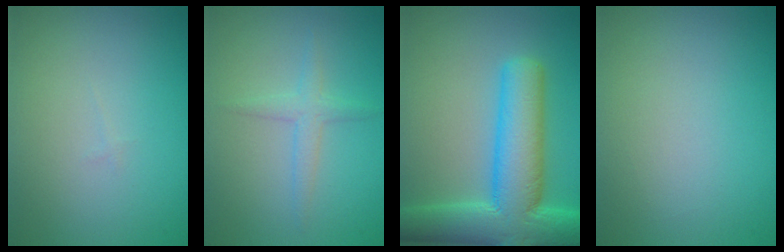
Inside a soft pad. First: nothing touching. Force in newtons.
{"total": 1.6, "press": 1.6, "slide": 0.1}
{"total": 10.7, "press": 10.7, "slide": 0.5}
{"total": 0.0}